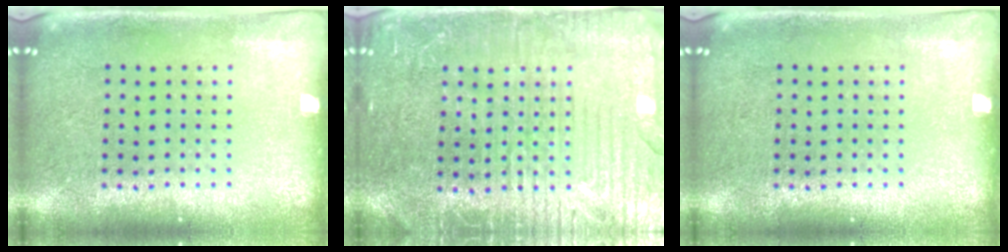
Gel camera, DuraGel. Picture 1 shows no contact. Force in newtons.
{"total": 4.1, "press": 4.0, "slide": 1.1}
{"total": 0.0}